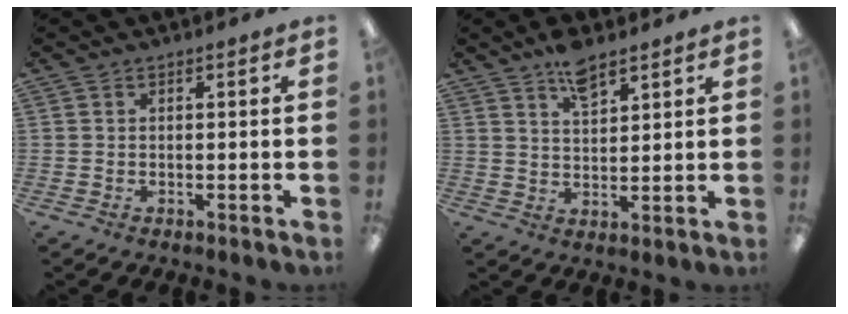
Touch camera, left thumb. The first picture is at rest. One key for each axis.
{"total": 6.7, "fx": 5.0, "fy": 2.6, "fz": 3.7, "tx": -0.059, "ty": -0.025, "tz": 0.088}